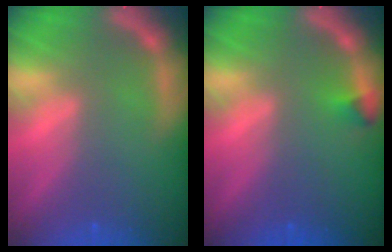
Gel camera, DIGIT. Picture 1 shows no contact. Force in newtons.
{"total": 0.9}